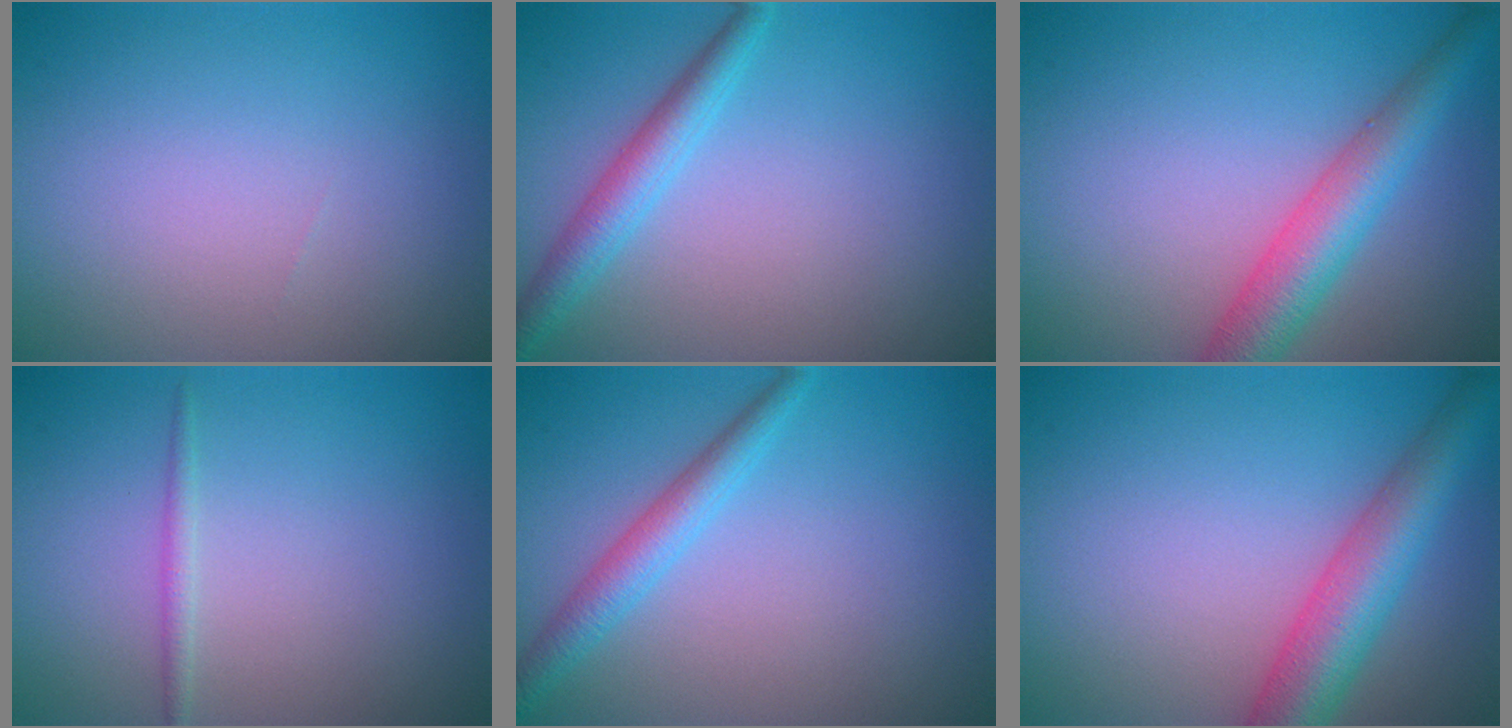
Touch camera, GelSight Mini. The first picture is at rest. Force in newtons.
{"total": 2.9, "press": 2.9, "slide": 0.1}
{"total": 5.3, "press": 5.3, "slide": 0.1}
{"total": 0.9, "press": 0.9, "slide": 0.1}
{"total": 2.7, "press": 2.7, "slide": 0.1}
{"total": 6.2, "press": 6.2, "slide": 0.2}